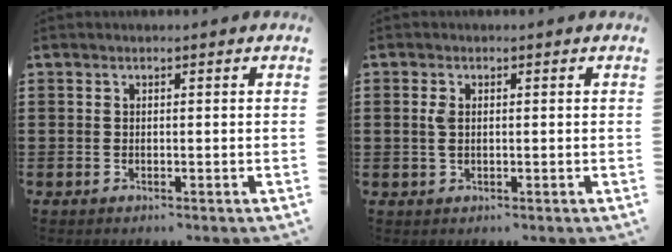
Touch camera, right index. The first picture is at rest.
{"total": 2.1, "force": [0.3, 1.1, 1.7], "torque": [-0.045, 0.002, 0.002]}